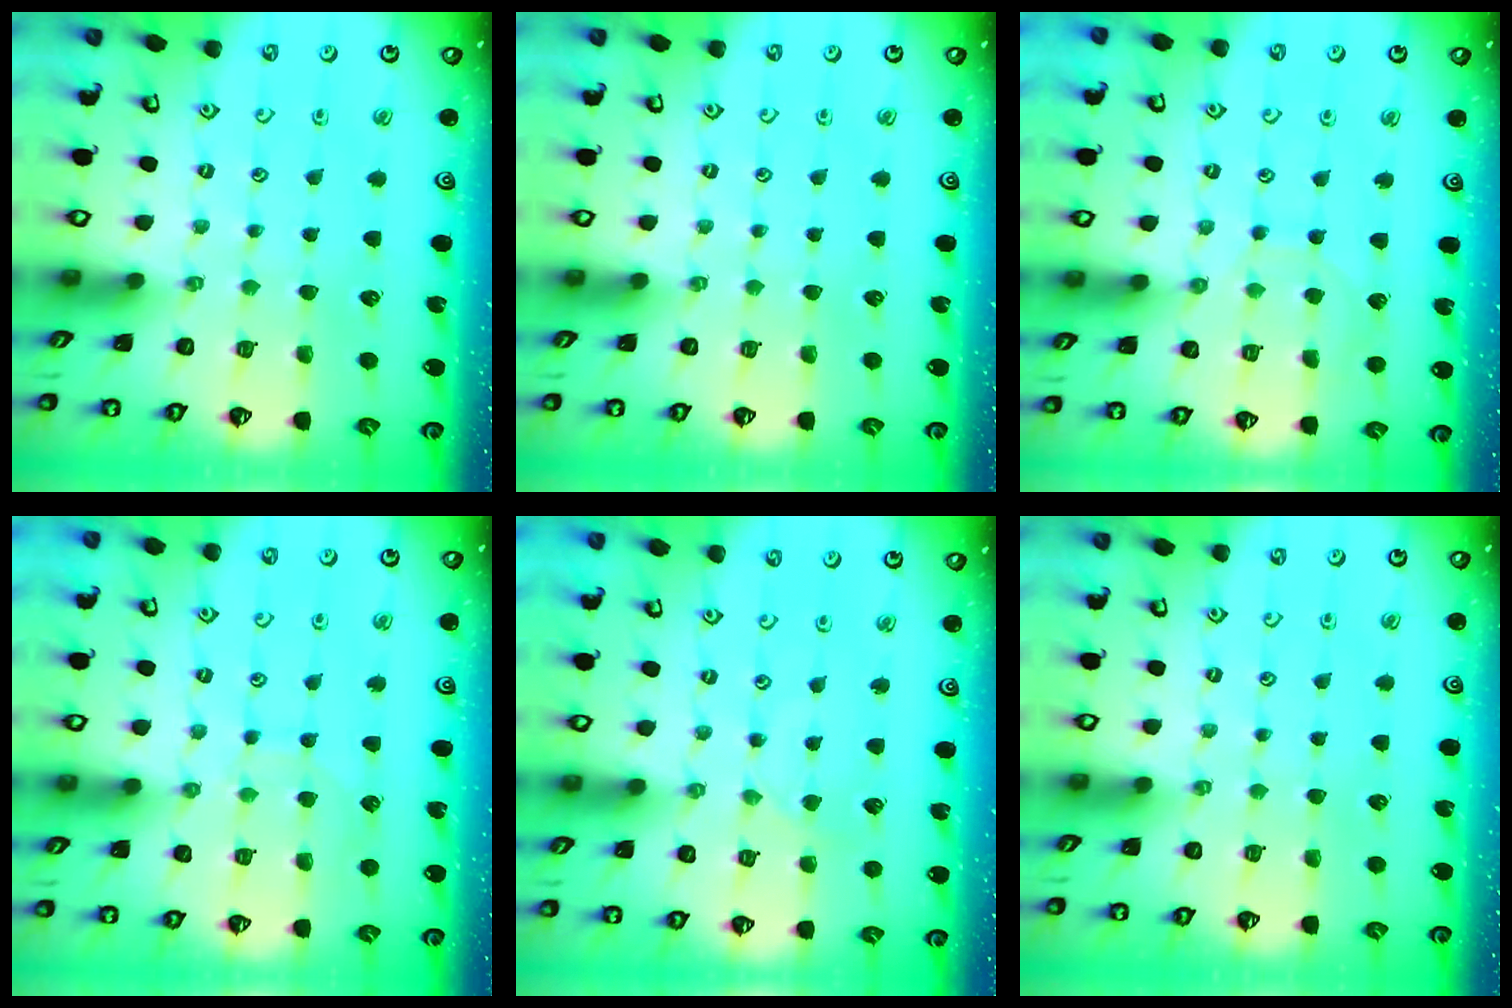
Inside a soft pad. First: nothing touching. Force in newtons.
{"total": 0.0}
{"total": 5.6, "press": 5.6, "slide": 0.6}
{"total": 6.9, "press": 6.9, "slide": 0.7}
{"total": 1.8, "press": 1.7, "slide": 0.4}
{"total": 0.0}